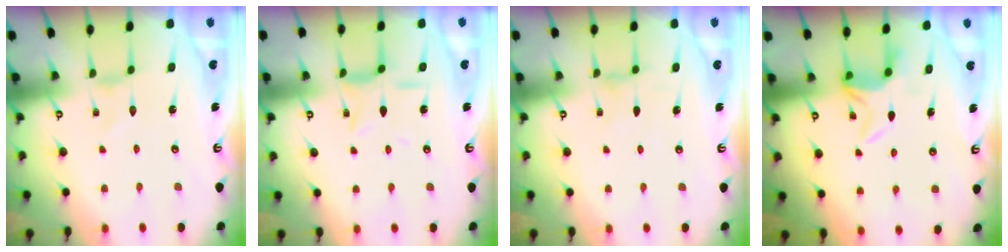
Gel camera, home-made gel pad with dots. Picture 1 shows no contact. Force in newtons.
{"total": 6.0, "press": 6.0, "slide": 0.4}
{"total": 1.8, "press": 1.7, "slide": 0.4}
{"total": 6.0, "press": 5.8, "slide": 1.6}